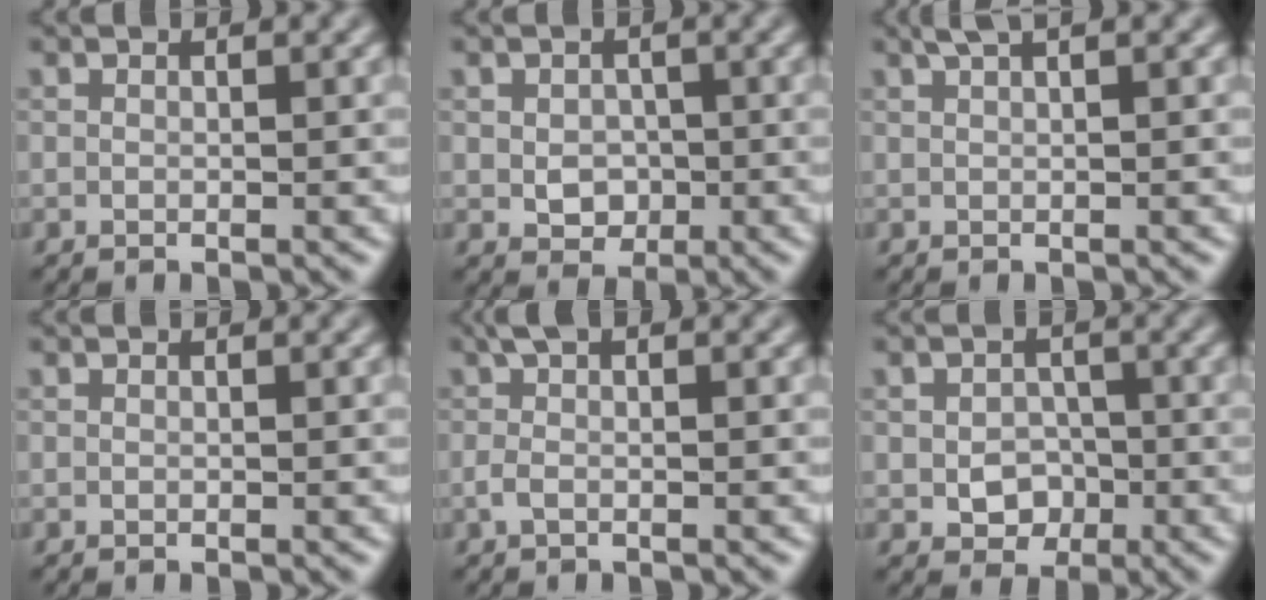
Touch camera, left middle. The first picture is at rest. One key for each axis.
{"total": 2.4, "fx": -0.2, "fy": 2.0, "fz": 1.3, "tx": -0.022, "ty": -0.003, "tz": -0.006}
{"total": 2.0, "fx": 1.2, "fy": 0.5, "fz": 1.5, "tx": -0.021, "ty": 0.003, "tz": 0.015}
{"total": 0.0}
{"total": 2.0, "fx": 0.2, "fy": 0.7, "fz": 1.9, "tx": -0.043, "ty": 0.009, "tz": -0.003}
{"total": 3.0, "fx": -0.7, "fy": 2.4, "fz": 1.6, "tx": -0.022, "ty": -0.003, "tz": -0.012}